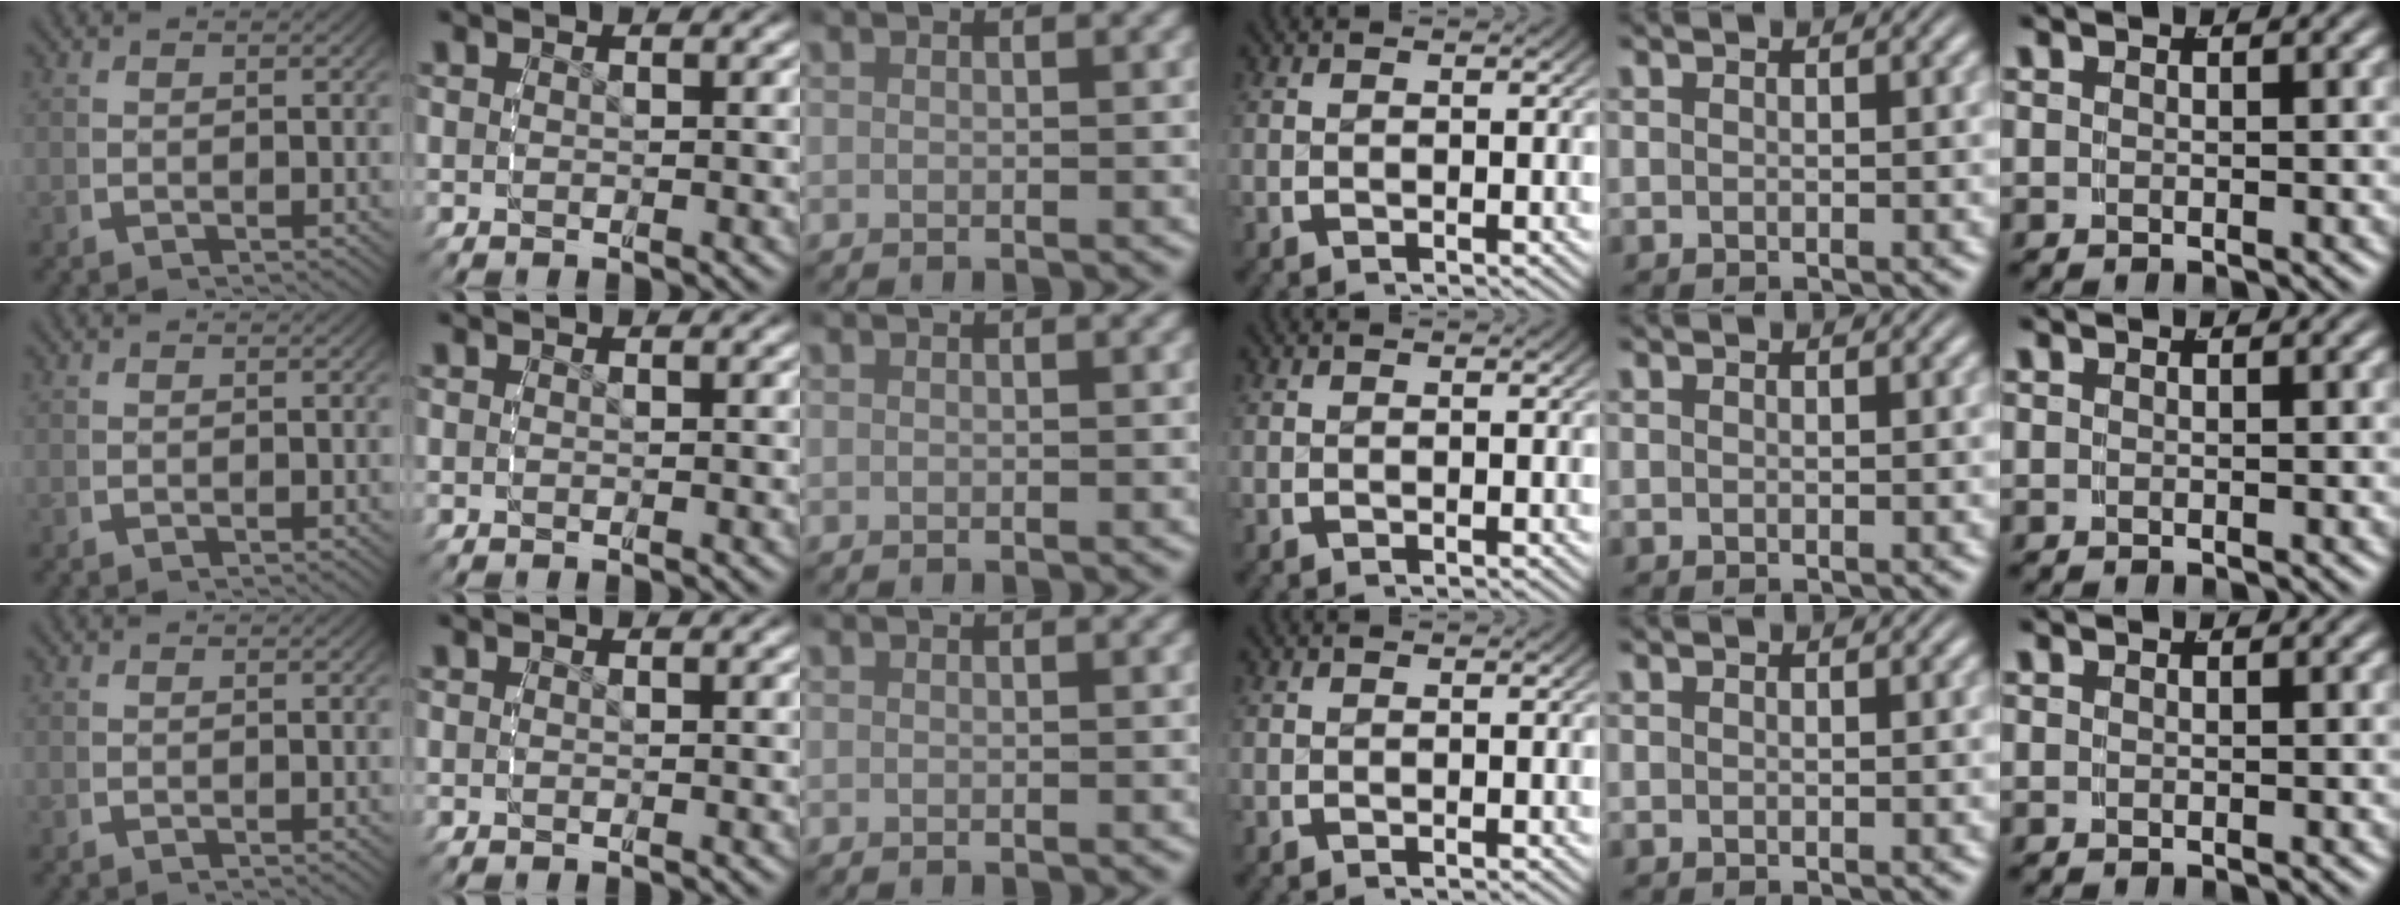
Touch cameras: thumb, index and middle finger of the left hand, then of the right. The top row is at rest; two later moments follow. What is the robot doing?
{"motion": "reach", "object": "coat"}